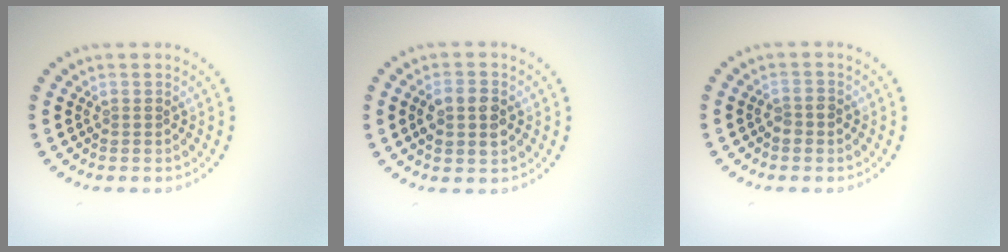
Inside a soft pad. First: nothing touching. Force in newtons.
{"total": 3.5, "press": 3.5, "slide": 0.2}
{"total": 1.5, "press": 1.4, "slide": 0.6}